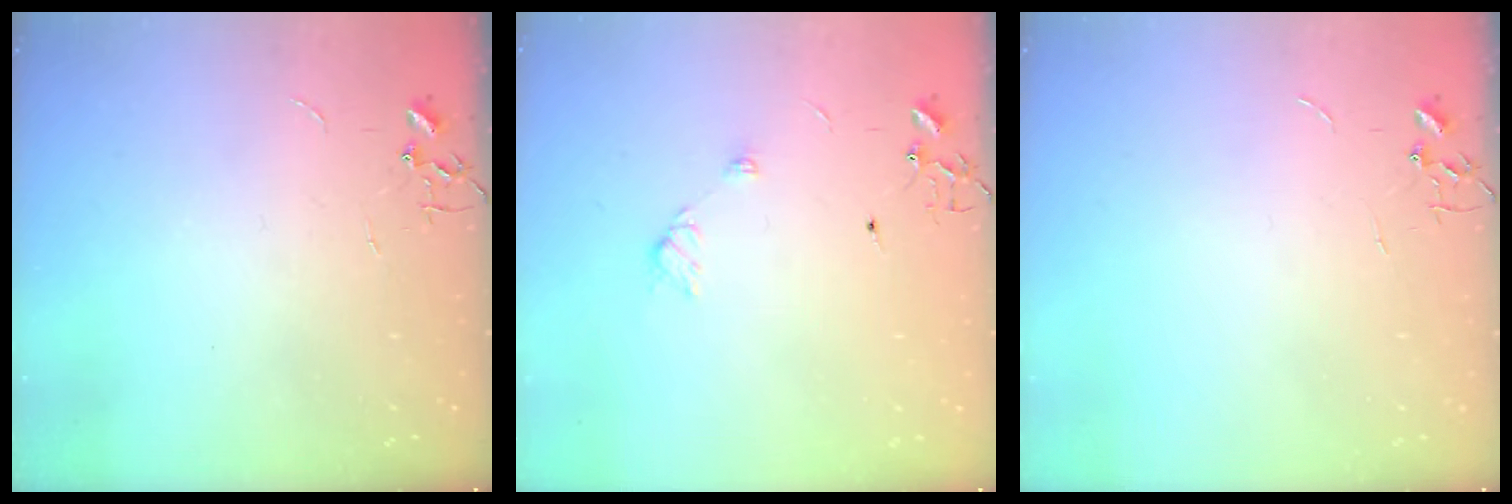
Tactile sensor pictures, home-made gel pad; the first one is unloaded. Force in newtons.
{"total": 6.2, "press": 6.1, "slide": 0.8}
{"total": 0.0}